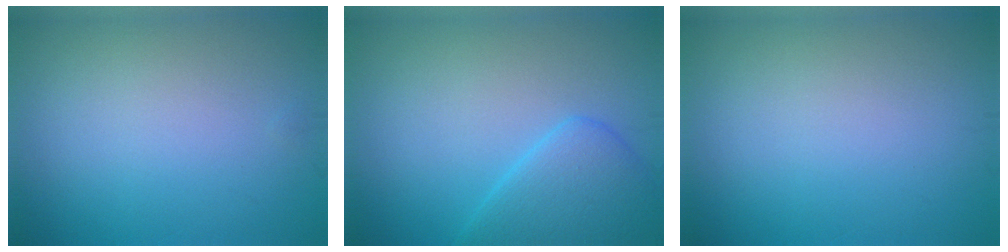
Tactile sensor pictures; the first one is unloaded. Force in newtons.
{"total": 4.0, "press": 4.0, "slide": 0.3}
{"total": 0.0}